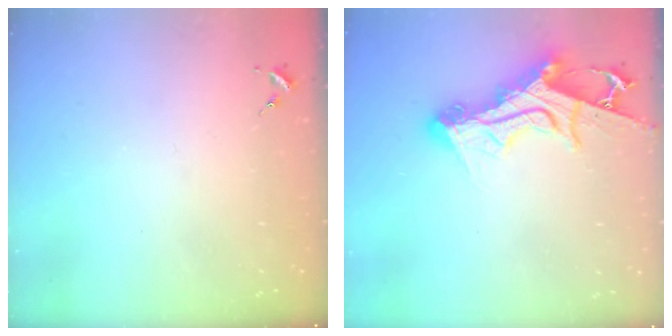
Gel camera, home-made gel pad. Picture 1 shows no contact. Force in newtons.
{"total": 15.1, "press": 15.0, "slide": 1.3}